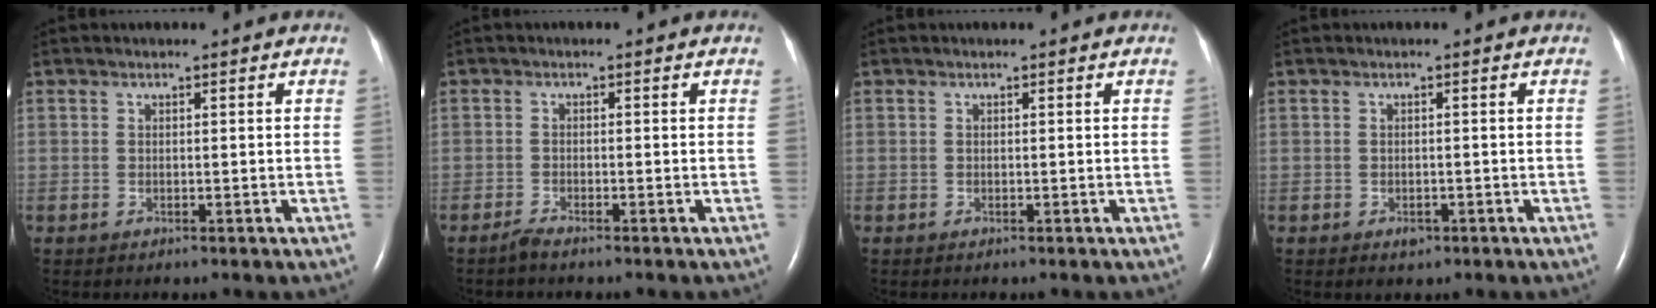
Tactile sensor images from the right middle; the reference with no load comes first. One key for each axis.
{"total": 1.2, "fx": -1.1, "fy": -0.2, "fz": 0.5, "tx": -0.019, "ty": -0.004, "tz": -0.023}
{"total": 0.0}
{"total": 1.3, "fx": -0.7, "fy": 0.8, "fz": 0.7, "tx": -0.009, "ty": 0.000, "tz": -0.005}